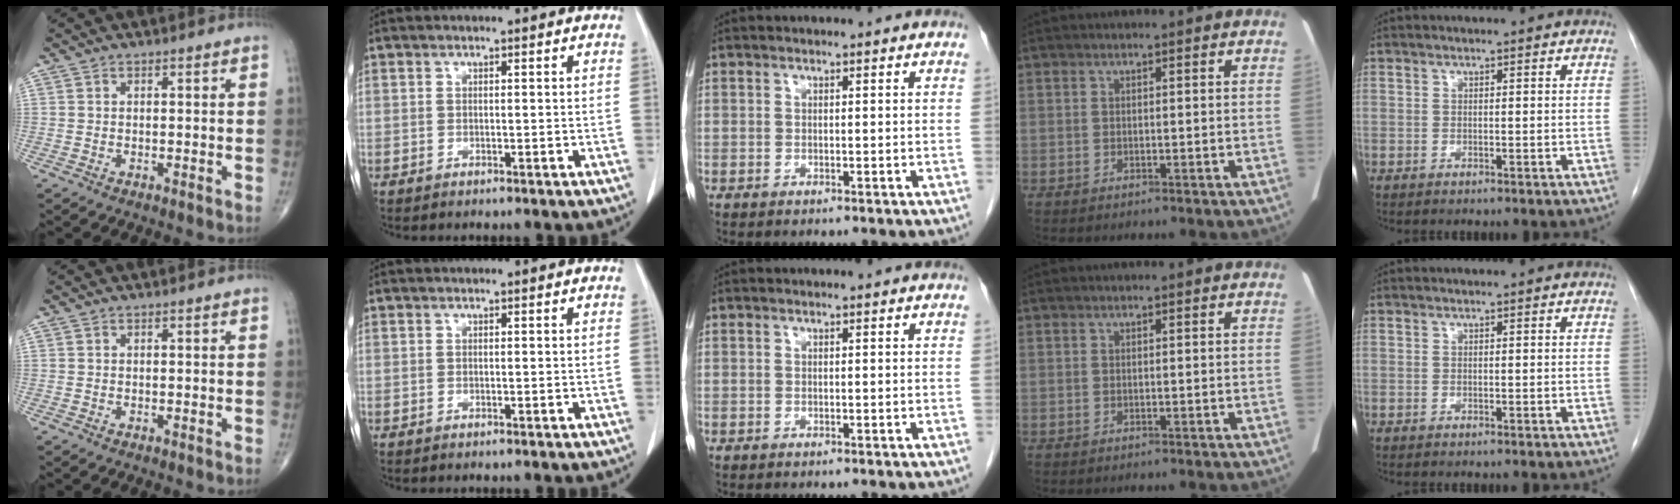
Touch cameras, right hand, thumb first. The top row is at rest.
{}